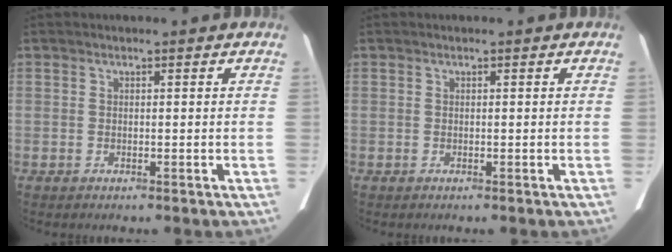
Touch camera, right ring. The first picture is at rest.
{"total": 0.0}